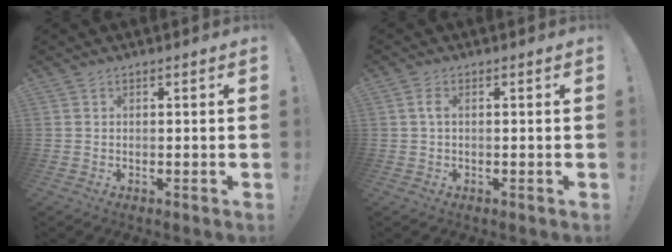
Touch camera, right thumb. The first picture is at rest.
{"total": 1.9, "force": [0.1, 0.7, 1.7], "torque": [-0.037, 0.006, 0.001]}